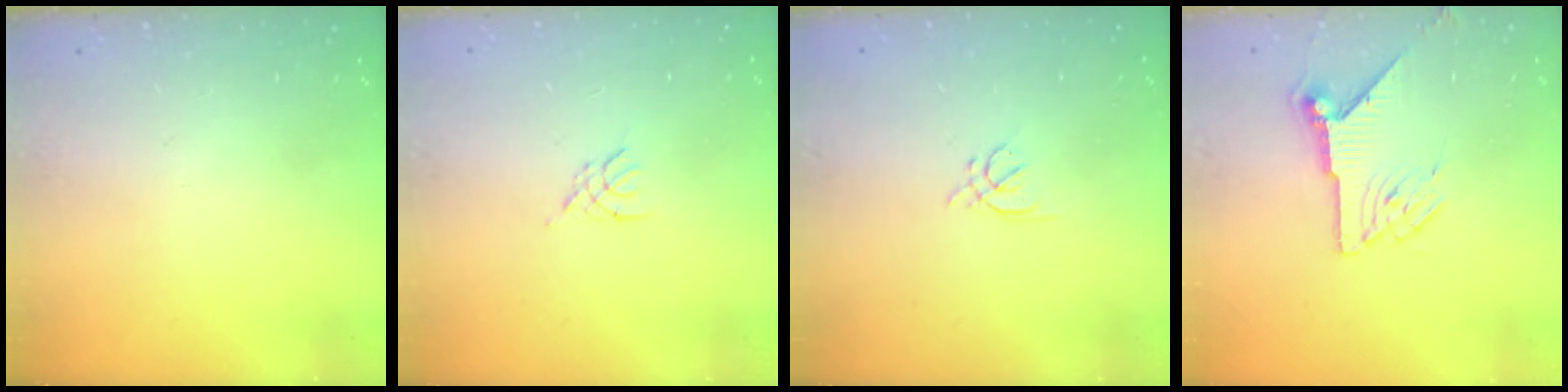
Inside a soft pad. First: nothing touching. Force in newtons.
{"total": 2.6, "press": 2.5, "slide": 0.6}
{"total": 2.5, "press": 2.4, "slide": 0.6}
{"total": 7.7, "press": 7.7, "slide": 0.3}